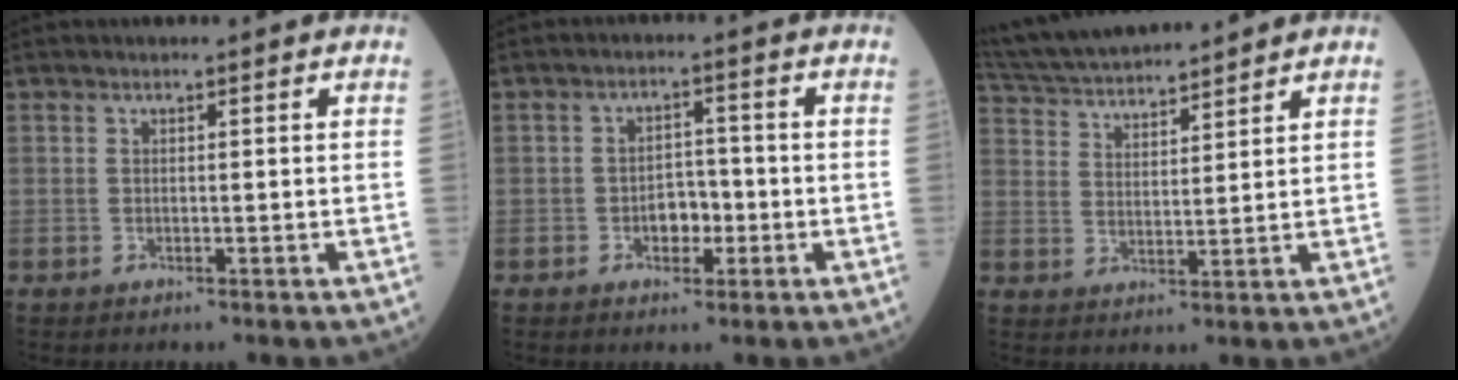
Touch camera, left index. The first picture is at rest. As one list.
[{"total": 4.0, "force": [-1.9, 2.4, 2.6], "torque": [-0.037, 0.004, -0.033]}, {"total": 12.3, "force": [11.6, 1.0, 4.2], "torque": [-0.090, 0.023, 0.206]}]